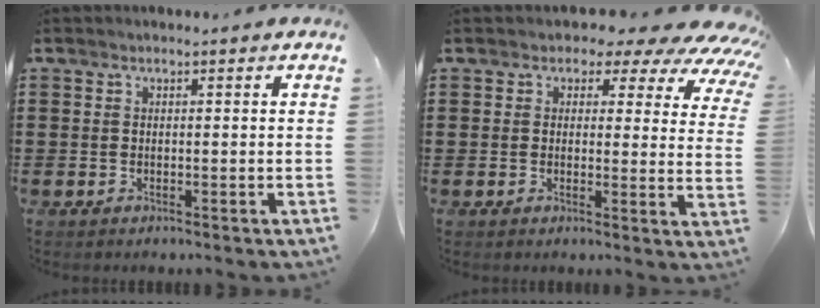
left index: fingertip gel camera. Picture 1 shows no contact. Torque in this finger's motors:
{"motor_torque": [2.14, 0.00, 1.05, 0.11]}